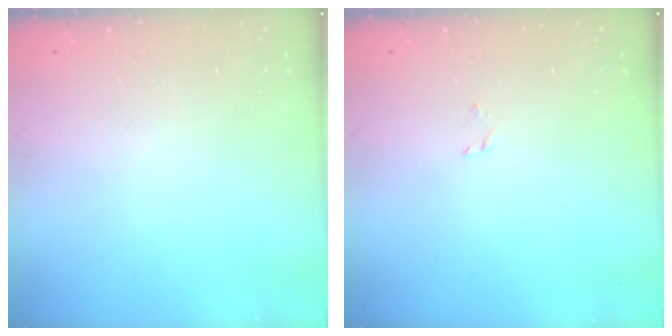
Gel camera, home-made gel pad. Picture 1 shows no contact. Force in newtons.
{"total": 1.6, "press": 1.5, "slide": 0.3}